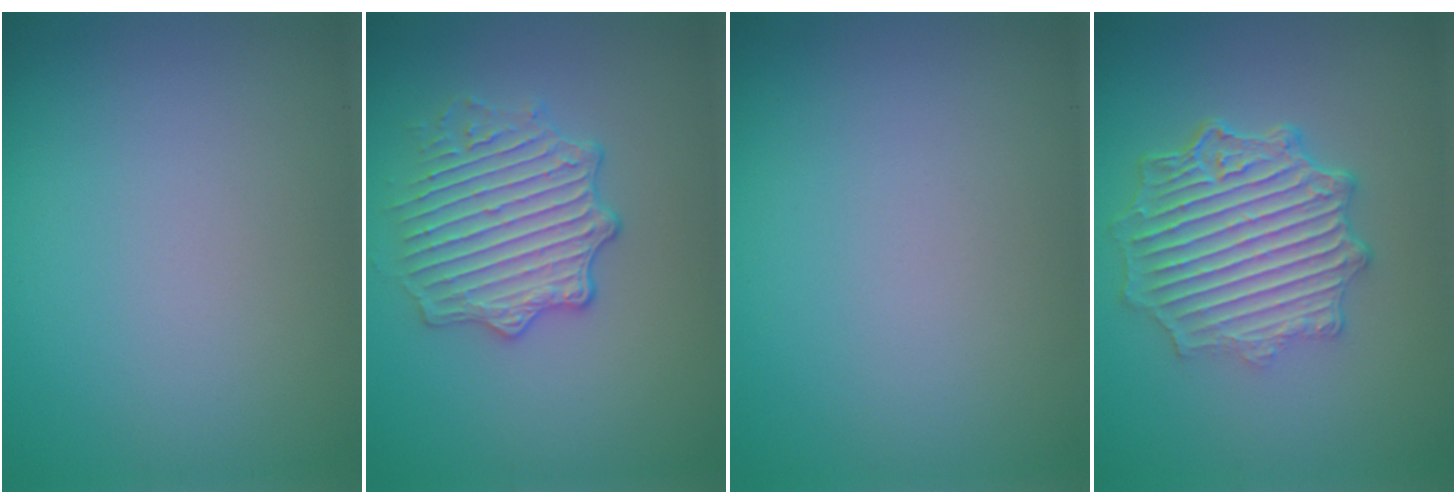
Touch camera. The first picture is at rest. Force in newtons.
{"total": 4.0, "press": 3.7, "slide": 1.5}
{"total": 0.0}
{"total": 6.6, "press": 5.1, "slide": 4.2}